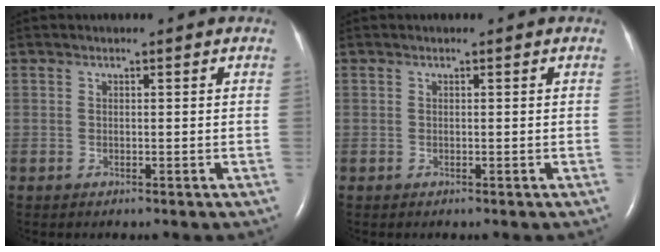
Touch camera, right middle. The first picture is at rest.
{"total": 0.0}